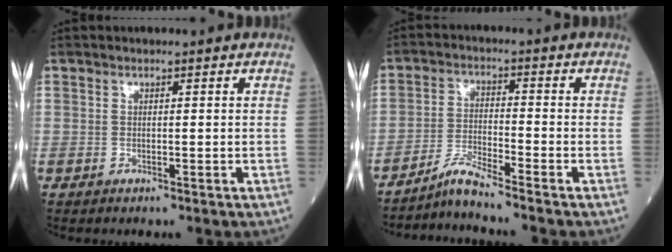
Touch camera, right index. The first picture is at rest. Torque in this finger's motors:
{"motor_torque": [-0.22, -0.12, 0.01, 0.01]}